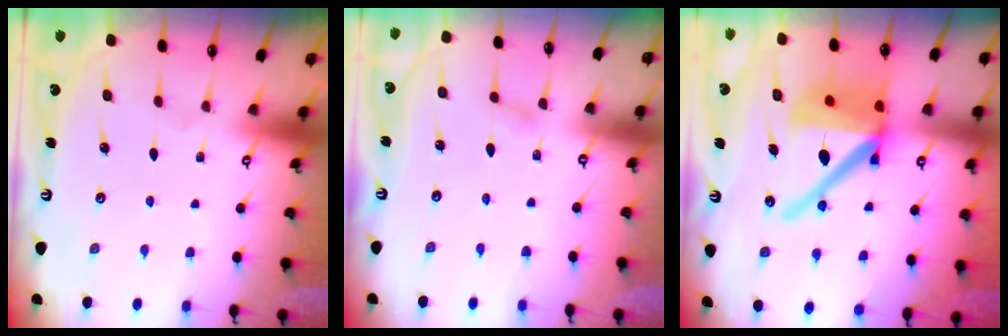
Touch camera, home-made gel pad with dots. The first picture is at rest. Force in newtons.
{"total": 1.3, "press": 1.3, "slide": 0.1}
{"total": 19.5, "press": 19.3, "slide": 2.5}